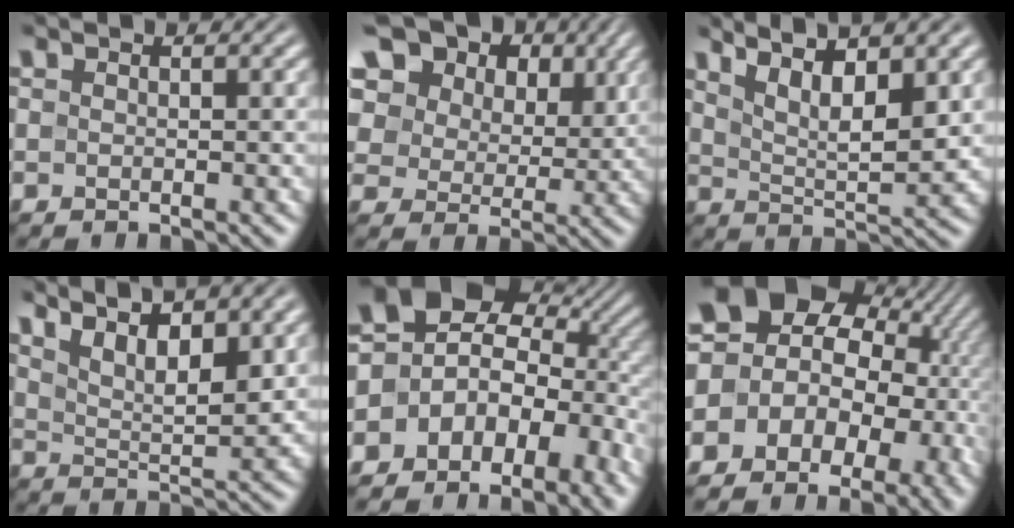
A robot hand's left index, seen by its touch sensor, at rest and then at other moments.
{"total": 14.1, "force": [7.9, 9.1, 7.3], "torque": [-0.157, 0.024, 0.150]}
{"total": 7.1, "force": [4.2, 2.2, 5.3], "torque": [-0.085, 0.009, 0.065]}
{"total": 7.7, "force": [4.9, 2.6, 5.3], "torque": [-0.079, 0.015, 0.069]}
{"total": 11.7, "force": [-2.0, 9.0, 7.3], "torque": [-0.134, -0.001, -0.023]}
{"total": 17.2, "force": [3.2, 13.6, 10.0], "torque": [-0.165, 0.014, 0.053]}